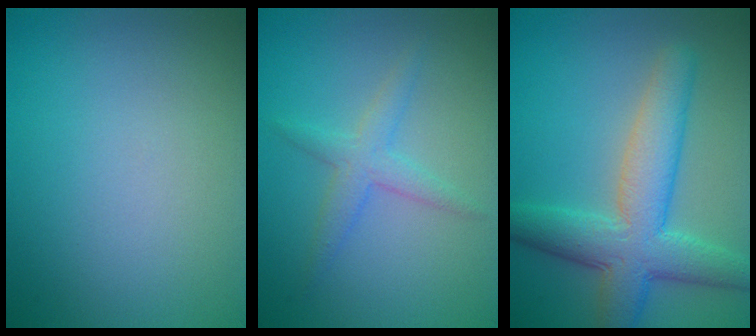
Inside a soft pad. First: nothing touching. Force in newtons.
{"total": 2.2, "press": 2.2, "slide": 0.1}
{"total": 6.8, "press": 6.8, "slide": 0.3}